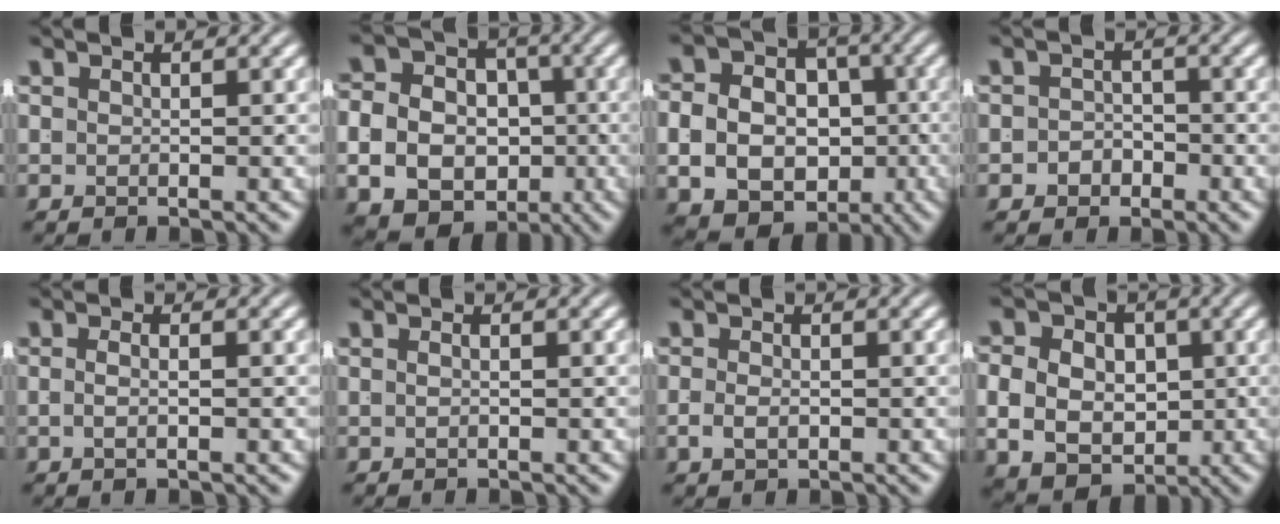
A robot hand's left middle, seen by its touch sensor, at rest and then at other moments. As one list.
[{"total": 12.6, "force": [-3.1, 10.7, 5.7], "torque": [-0.108, -0.045, -0.045]}, {"total": 12.3, "force": [-3.5, 10.2, 5.8], "torque": [-0.107, -0.047, -0.047]}, {"total": 2.8, "force": [-1.5, 2.3, 0.5], "torque": [-0.003, -0.004, -0.025]}, {"total": 1.4, "force": [-0.6, -0.2, 1.2], "torque": [-0.022, 0.003, -0.011]}, {"total": 0.6, "force": [-0.2, -0.2, 0.5], "torque": [-0.007, 0.005, -0.006]}, {"total": 1.3, "force": [-0.6, 0.6, 0.9], "torque": [-0.017, 0.001, -0.007]}, {"total": 9.0, "force": [-1.4, 7.6, 4.5], "torque": [-0.078, -0.024, -0.016]}]